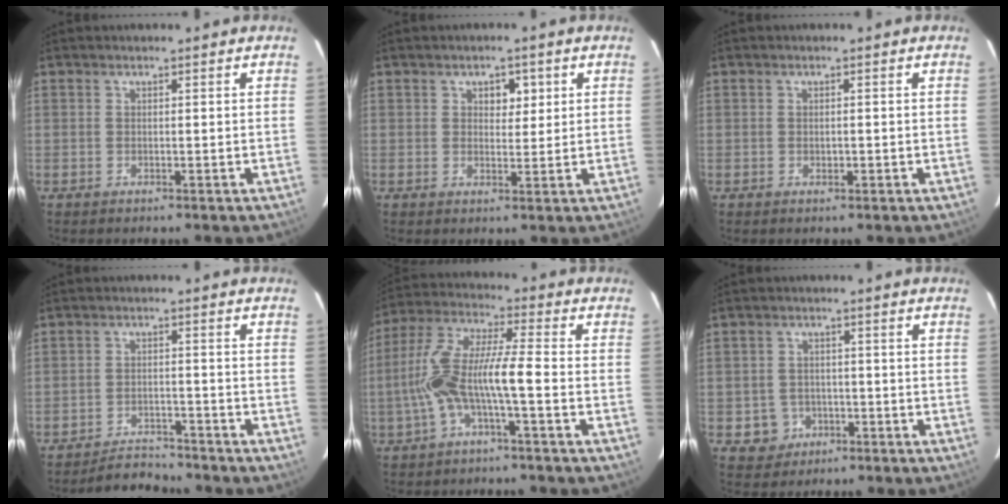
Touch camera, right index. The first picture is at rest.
{"total": 3.1, "force": [1.3, 1.9, 2.0], "torque": [-0.024, 0.005, 0.018]}
{"total": 0.9, "force": [-0.2, 0.4, 0.8], "torque": [-0.015, -0.001, -0.002]}
{"total": 4.9, "force": [-4.8, 0.9, -0.2], "torque": [0.000, -0.005, -0.078]}
{"total": 10.5, "force": [-2.8, 1.1, 10.1], "torque": [-0.220, 0.024, -0.058]}
{"total": 4.2, "force": [-1.5, 3.9, 0.3], "torque": [0.001, 0.012, -0.017]}